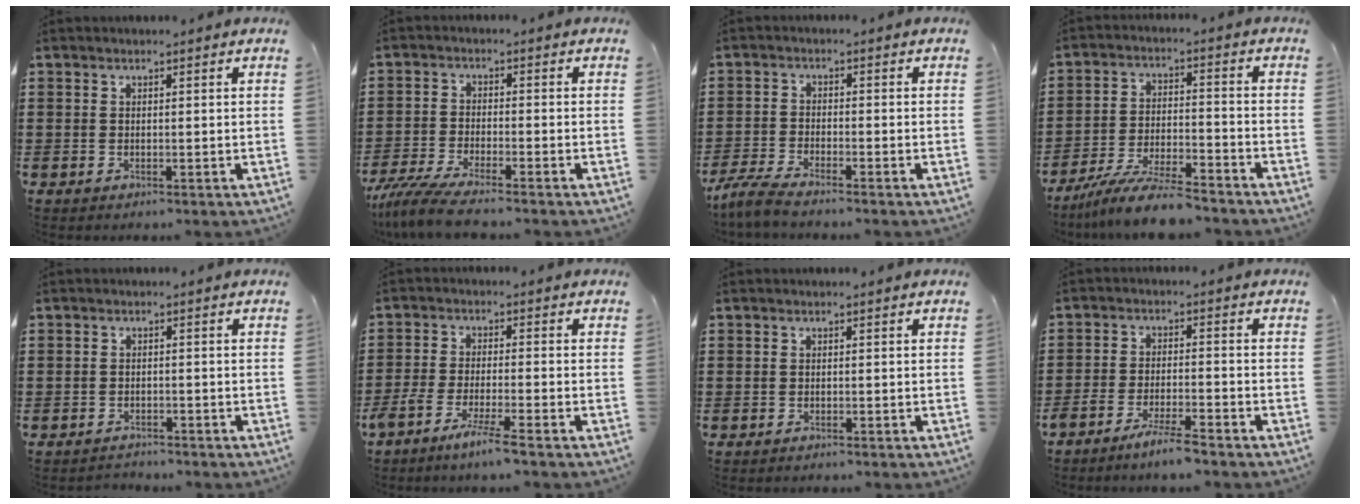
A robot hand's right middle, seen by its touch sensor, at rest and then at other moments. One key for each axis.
{"total": 5.2, "fx": -4.7, "fy": 0.1, "fz": 2.2, "tx": -0.072, "ty": -0.026, "tz": -0.098}
{"total": 3.5, "fx": -3.2, "fy": 0.2, "fz": 1.5, "tx": -0.048, "ty": -0.010, "tz": -0.068}
{"total": 8.6, "fx": -7.9, "fy": 0.7, "fz": 3.3, "tx": -0.067, "ty": 0.004, "tz": -0.151}
{"total": 1.7, "fx": -1.6, "fy": 0.4, "fz": -0.4, "tx": 0.003, "ty": 0.001, "tz": -0.036}
{"total": 4.9, "fx": -4.0, "fy": -0.4, "fz": 2.9, "tx": -0.067, "ty": -0.020, "tz": -0.078}
{"total": 0.6, "fx": -0.5, "fy": 0.3, "fz": -0.3, "tx": 0.005, "ty": 0.001, "tz": -0.011}
{"total": 4.4, "fx": -3.9, "fy": 0.0, "fz": 2.1, "tx": -0.046, "ty": -0.009, "tz": -0.075}